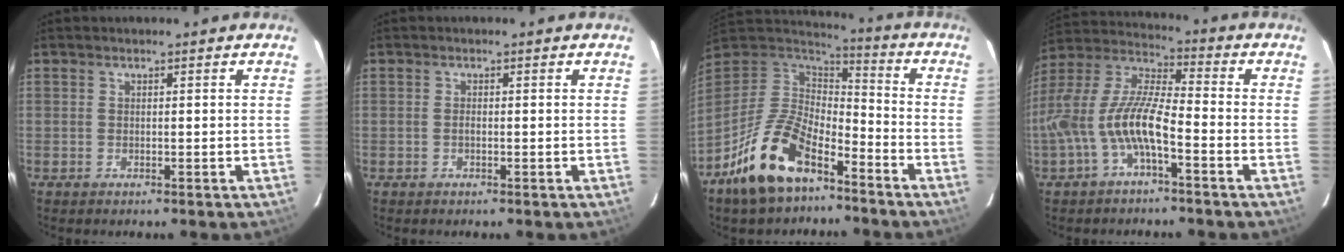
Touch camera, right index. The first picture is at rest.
{"total": 0.6, "force": [-0.2, 0.3, 0.5], "torque": [-0.011, 0.001, -0.005]}
{"total": 17.1, "force": [-10.7, 7.9, 10.8], "torque": [-0.225, -0.007, -0.197]}
{"total": 12.9, "force": [-4.9, 3.4, 11.4], "torque": [-0.242, 0.004, -0.095]}